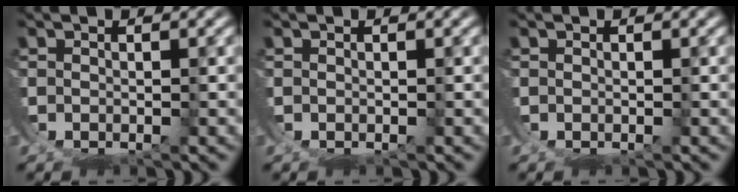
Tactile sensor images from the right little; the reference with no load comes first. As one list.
[{"total": 0.0}, {"total": 0.0}]